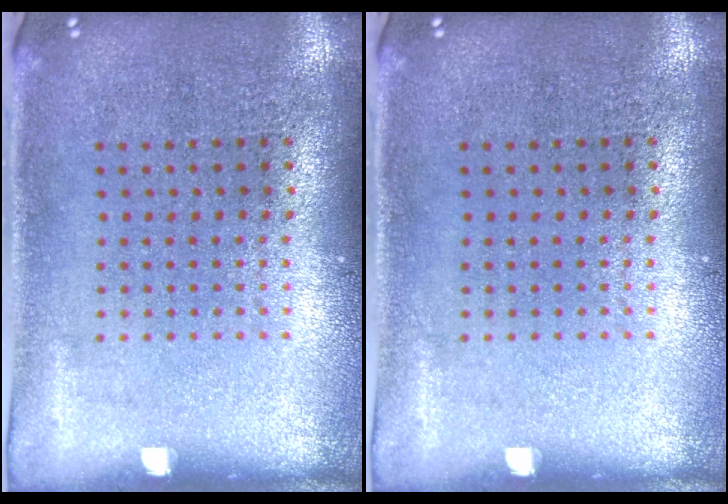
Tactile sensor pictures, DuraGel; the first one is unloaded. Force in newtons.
{"total": 0.0}